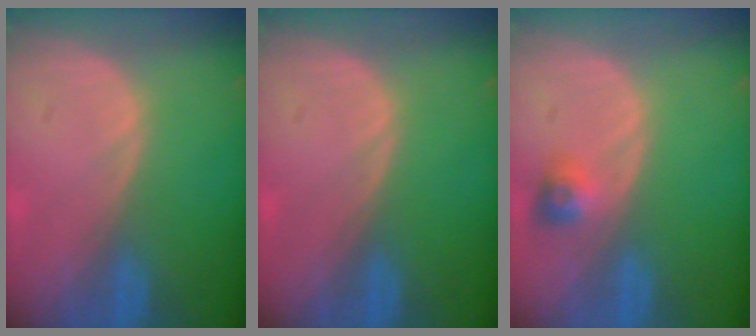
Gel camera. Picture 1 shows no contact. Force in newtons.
{"total": 0.0}
{"total": 2.9, "press": 2.6, "slide": 1.2}